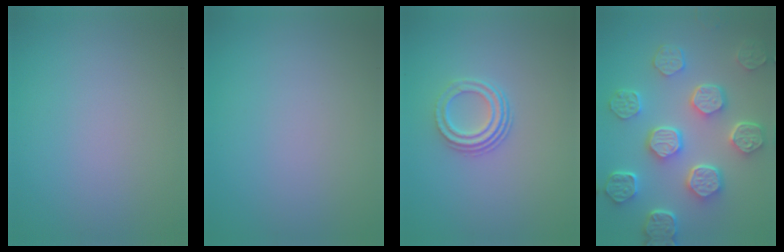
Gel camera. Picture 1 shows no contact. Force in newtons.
{"total": 0.0}
{"total": 3.1, "press": 2.3, "slide": 2.1}
{"total": 7.7, "press": 5.8, "slide": 5.1}